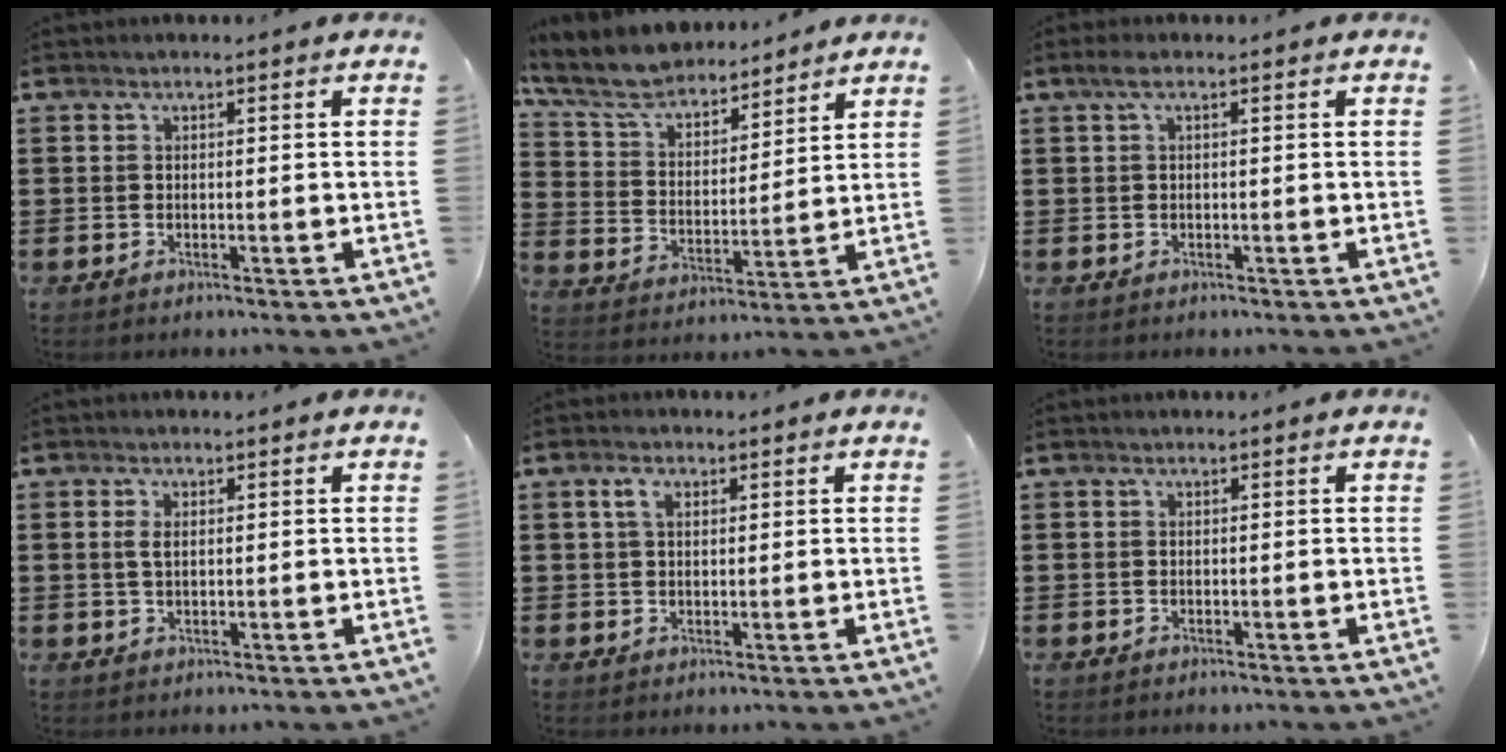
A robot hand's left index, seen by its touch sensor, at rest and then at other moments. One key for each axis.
{"total": 7.9, "fx": 7.2, "fy": 2.1, "fz": 2.6, "tx": -0.086, "ty": -0.036, "tz": 0.126}
{"total": 1.7, "fx": 0.0, "fy": 0.4, "fz": 1.6, "tx": -0.030, "ty": 0.001, "tz": 0.000}
{"total": 2.2, "fx": 0.4, "fy": 1.0, "fz": 1.9, "tx": -0.048, "ty": 0.002, "tz": 0.003}
{"total": 2.7, "fx": 1.2, "fy": 1.8, "fz": 1.6, "tx": -0.039, "ty": 0.009, "tz": 0.021}
{"total": 0.0}